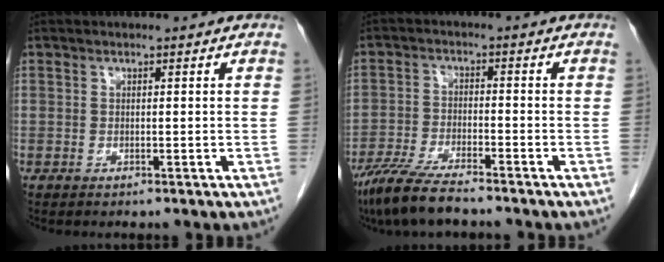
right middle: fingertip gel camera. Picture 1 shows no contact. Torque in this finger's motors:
{"motor_torque": [1.27, -0.87, 0.15, 0.11]}